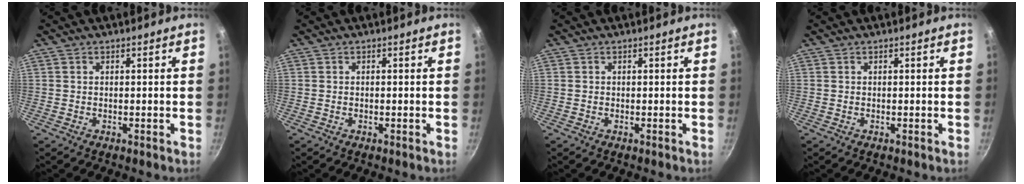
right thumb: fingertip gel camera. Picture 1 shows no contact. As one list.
[{"total": 0.0}, {"total": 0.0}, {"total": 0.0}]